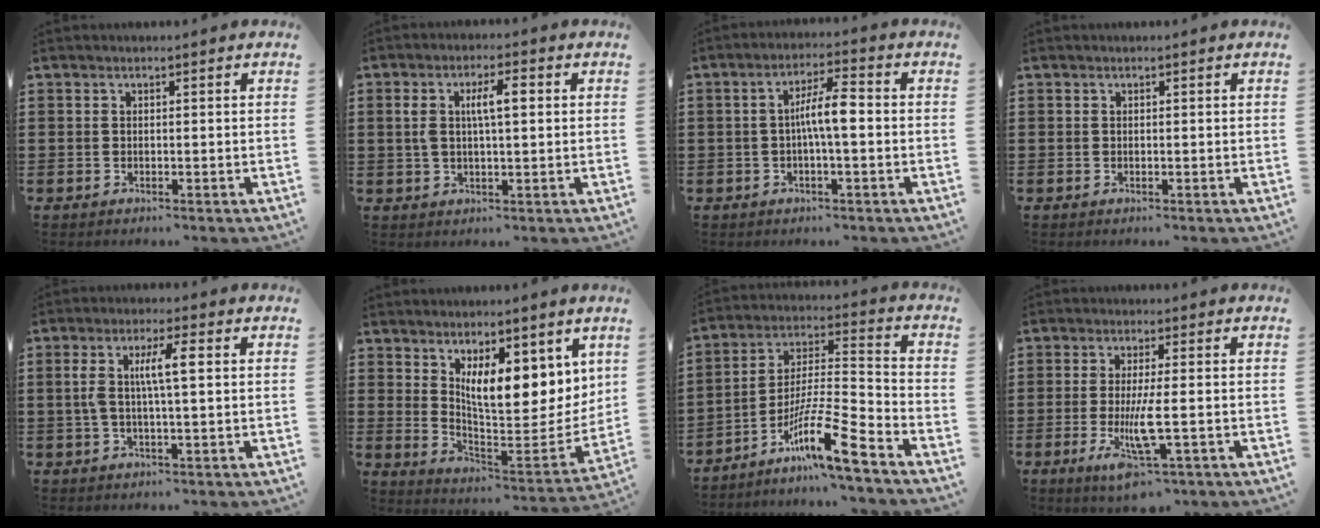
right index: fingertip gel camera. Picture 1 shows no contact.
{"total": 5.3, "force": [1.1, 1.8, 4.9], "torque": [-0.107, 0.009, 0.012]}
{"total": 5.9, "force": [-0.4, 1.1, 5.8], "torque": [-0.112, 0.005, -0.013]}
{"total": 0.0}
{"total": 5.8, "force": [0.8, 1.0, 5.7], "torque": [-0.123, -0.001, 0.005]}
{"total": 10.0, "force": [5.8, 3.9, 7.2], "torque": [-0.109, -0.050, 0.101]}
{"total": 12.4, "force": [-8.5, 1.4, 8.9], "torque": [-0.163, 0.006, -0.162]}
{"total": 7.1, "force": [-2.3, 1.2, 6.6], "torque": [-0.144, -0.022, -0.043]}